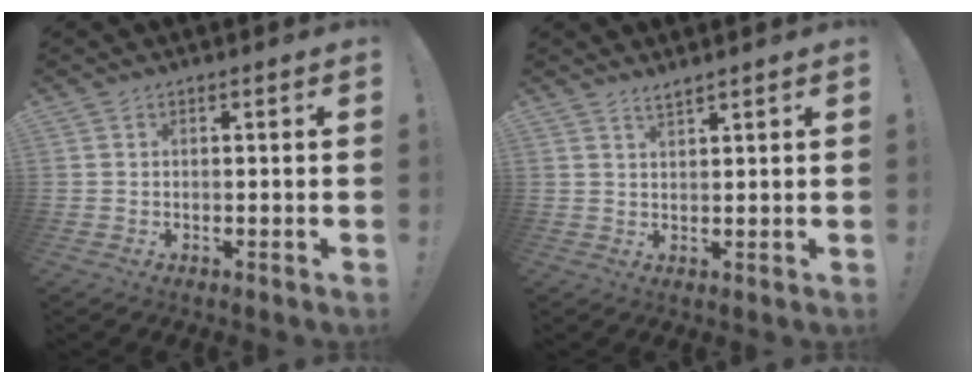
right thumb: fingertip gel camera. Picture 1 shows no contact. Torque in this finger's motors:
{"motor_torque": [0.00, 0.00, 0.00, 0.00, 0.00]}